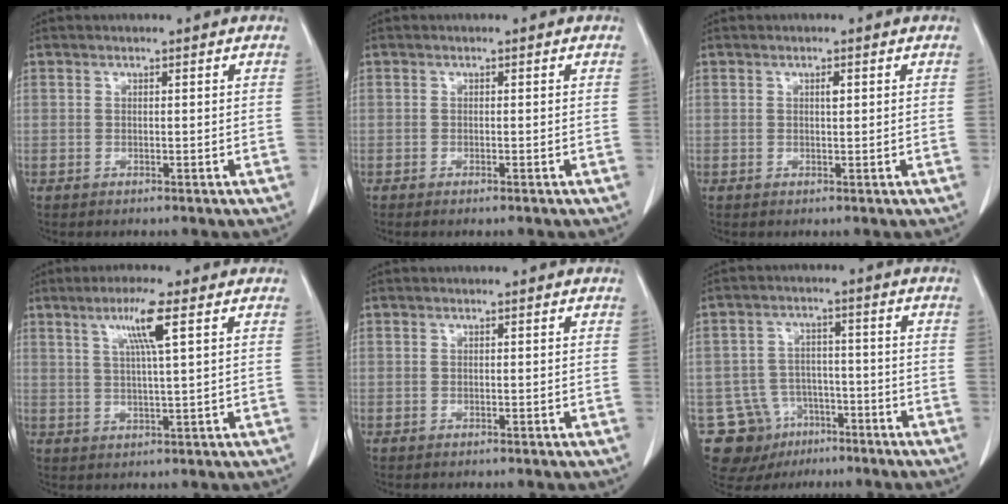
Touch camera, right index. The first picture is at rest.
{"total": 0.9, "force": [-0.7, 0.0, 0.5], "torque": [-0.012, -0.002, -0.010]}
{"total": 0.9, "force": [0.3, 0.2, 0.8], "torque": [-0.014, 0.000, 0.004]}
{"total": 6.1, "force": [2.7, -0.6, 5.4], "torque": [-0.102, 0.000, 0.050]}
{"total": 0.0}
{"total": 11.3, "force": [-6.4, 9.1, 2.1], "torque": [-0.049, 0.034, -0.091]}